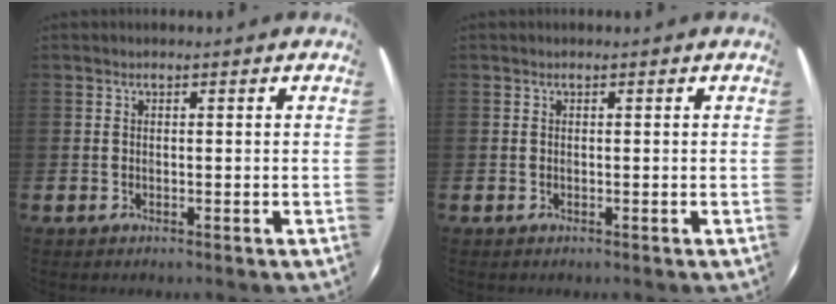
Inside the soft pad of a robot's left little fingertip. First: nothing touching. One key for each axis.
{"total": 0.0}